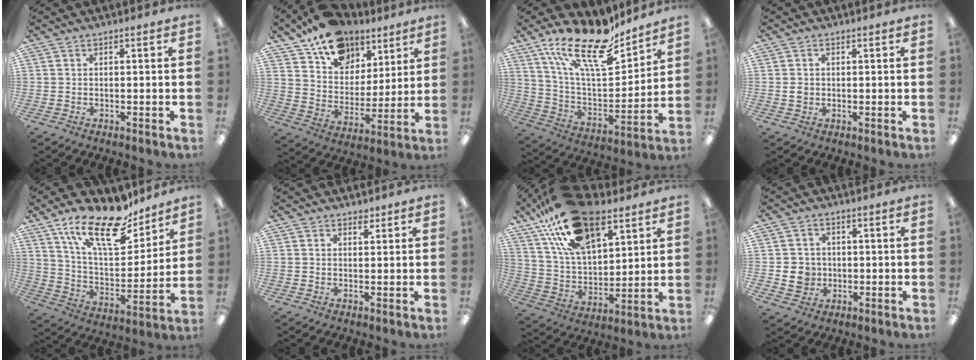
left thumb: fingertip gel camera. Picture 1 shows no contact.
{"total": 15.2, "force": [10.8, 9.5, 5.0], "torque": [-0.091, -0.067, 0.202]}
{"total": 21.7, "force": [16.1, 7.3, 12.7], "torque": [-0.230, -0.101, 0.281]}
{"total": 1.7, "force": [0.0, 1.5, 0.8], "torque": [-0.009, 0.000, -0.003]}
{"total": 21.2, "force": [14.8, 8.3, 12.7], "torque": [-0.222, -0.085, 0.259]}
{"total": 1.7, "force": [1.4, 0.8, 0.5], "torque": [0.006, -0.006, 0.023]}
{"total": 22.9, "force": [13.7, 11.7, 14.2], "torque": [-0.276, -0.056, 0.248]}
{"total": 5.5, "force": [-0.6, 5.2, 1.6], "torque": [-0.025, 0.006, -0.010]}